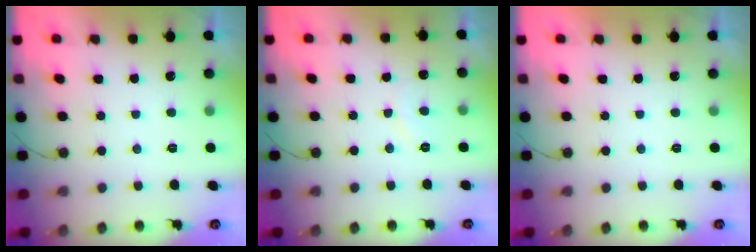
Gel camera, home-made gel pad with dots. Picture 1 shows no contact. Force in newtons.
{"total": 5.8, "press": 5.8, "slide": 0.5}
{"total": 1.6, "press": 1.6, "slide": 0.0}